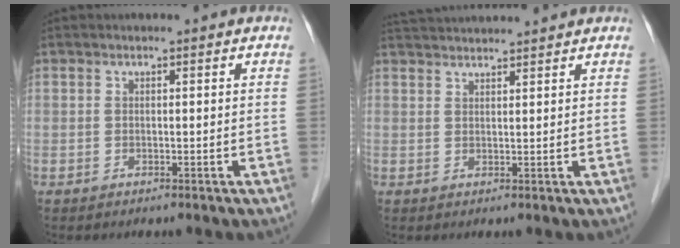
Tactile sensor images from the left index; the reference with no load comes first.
{"total": 7.7, "force": [7.5, -0.1, 2.0], "torque": [-0.039, 0.035, 0.114]}